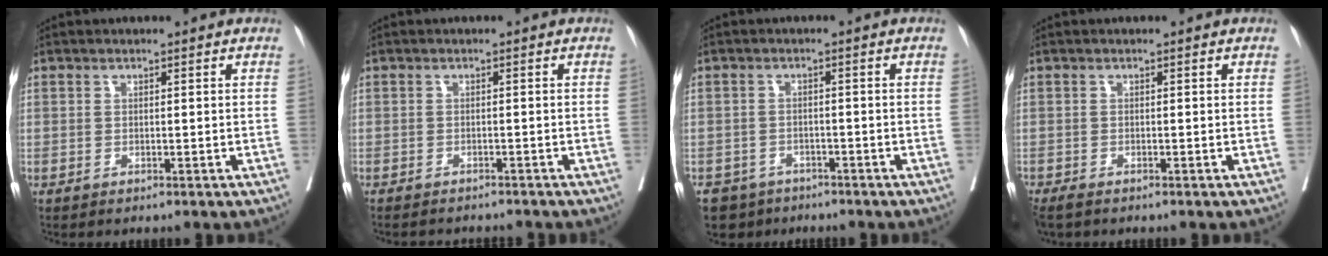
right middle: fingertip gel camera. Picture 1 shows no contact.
{"total": 4.3, "force": [-4.2, 0.5, 0.6], "torque": [0.000, -0.004, -0.054]}
{"total": 4.7, "force": [-3.5, 3.2, 0.1], "torque": [0.006, 0.005, -0.054]}
{"total": 2.4, "force": [-1.9, 1.0, 1.1], "torque": [-0.024, -0.008, -0.031]}